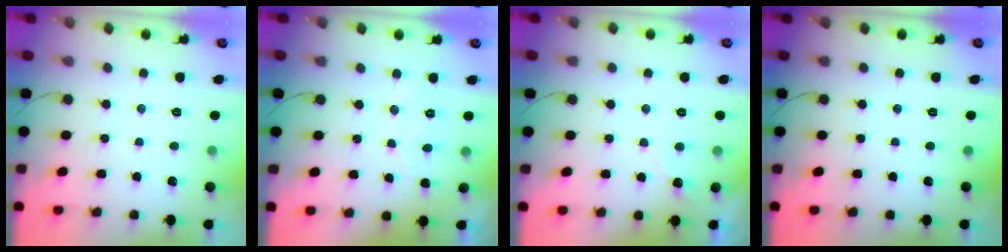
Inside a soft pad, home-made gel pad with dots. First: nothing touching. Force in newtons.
{"total": 4.9, "press": 4.8, "slide": 0.5}
{"total": 4.0, "press": 4.0, "slide": 0.2}
{"total": 0.0}